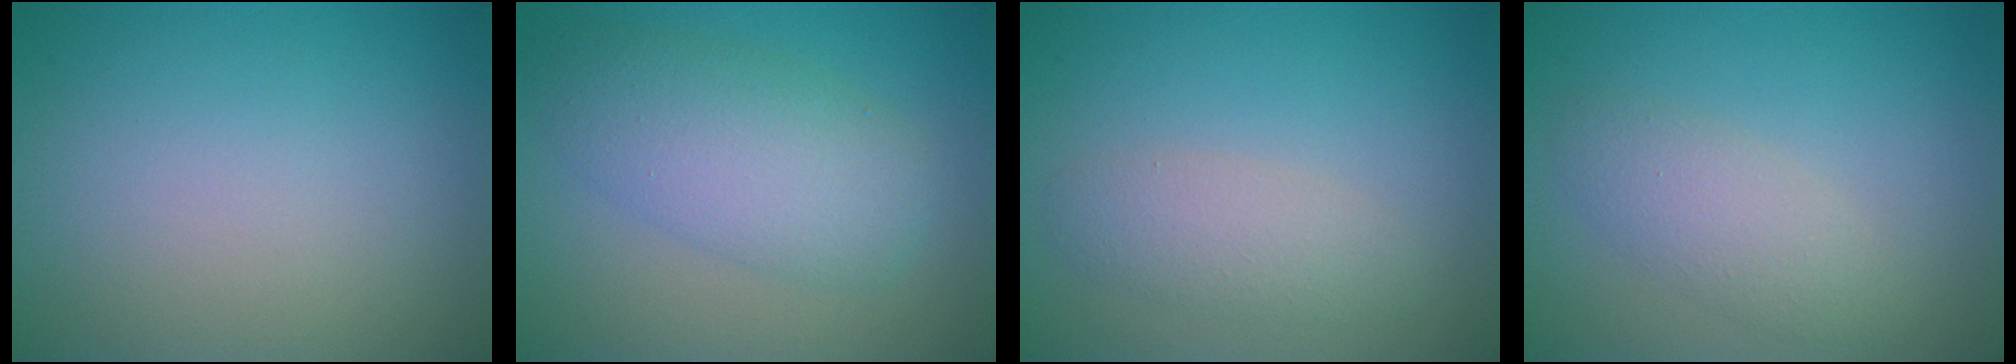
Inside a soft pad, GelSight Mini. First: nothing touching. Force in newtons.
{"total": 5.7, "press": 5.7, "slide": 0.1}
{"total": 2.4, "press": 2.4, "slide": 0.1}
{"total": 2.8, "press": 2.8, "slide": 0.1}